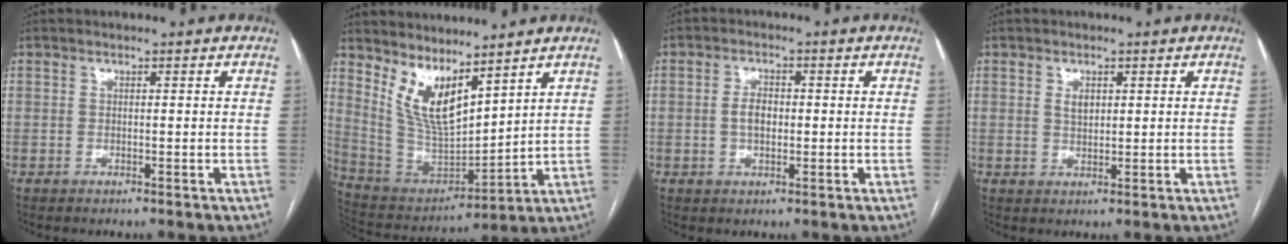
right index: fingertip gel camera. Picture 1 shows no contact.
{"total": 10.3, "force": [6.8, 3.0, 7.1], "torque": [-0.147, -0.009, 0.157]}
{"total": 3.2, "force": [-0.1, 1.9, 2.6], "torque": [-0.051, 0.006, -0.001]}
{"total": 2.3, "force": [0.9, 1.4, 1.7], "torque": [-0.030, 0.000, 0.017]}